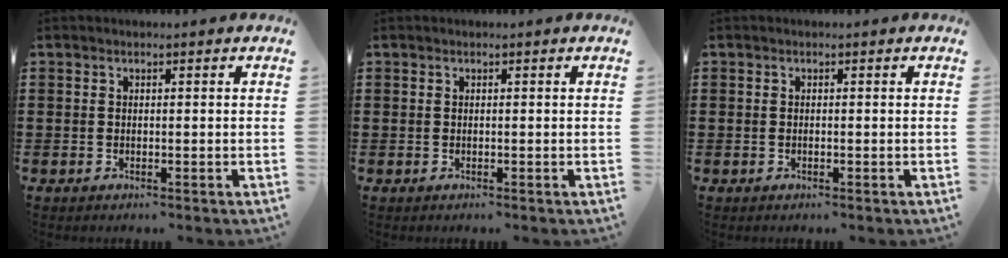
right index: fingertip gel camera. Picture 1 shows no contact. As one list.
[{"total": 0.0}, {"total": 0.0}]